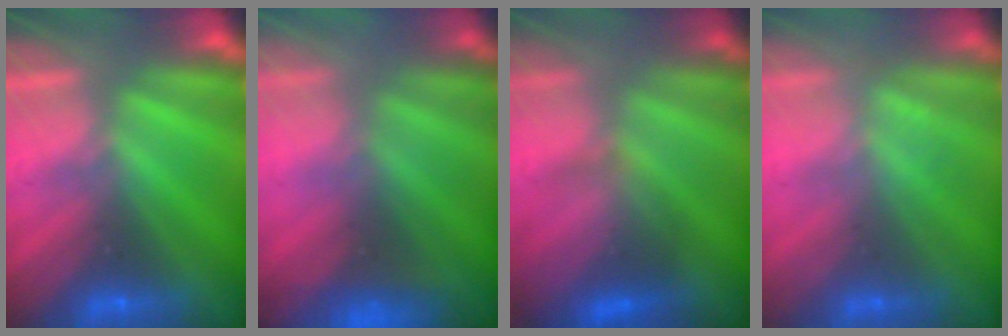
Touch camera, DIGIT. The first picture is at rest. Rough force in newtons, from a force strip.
{"total": 8.4}
{"total": 4.2}
{"total": 2.6}